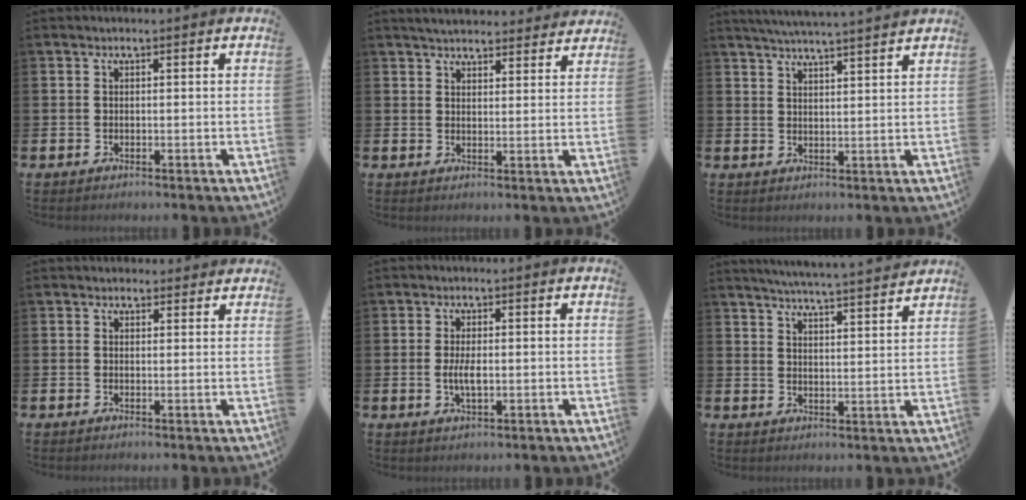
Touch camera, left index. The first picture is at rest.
{"total": 4.3, "force": [4.2, 0.6, 0.5], "torque": [-0.017, -0.023, 0.075]}
{"total": 4.6, "force": [4.5, -0.8, 0.6], "torque": [-0.022, -0.027, 0.079]}
{"total": 1.7, "force": [1.5, 0.8, 0.0], "torque": [0.016, -0.003, 0.025]}
{"total": 3.0, "force": [-0.2, 1.3, 2.7], "torque": [-0.041, -0.001, -0.006]}
{"total": 5.5, "force": [5.4, -0.5, 0.9], "torque": [-0.031, -0.037, 0.093]}